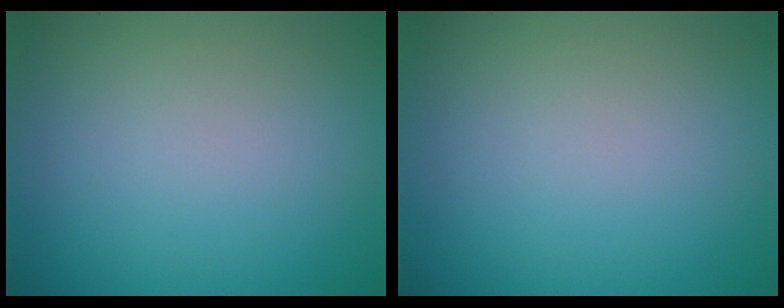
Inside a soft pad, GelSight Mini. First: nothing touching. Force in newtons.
{"total": 0.0}